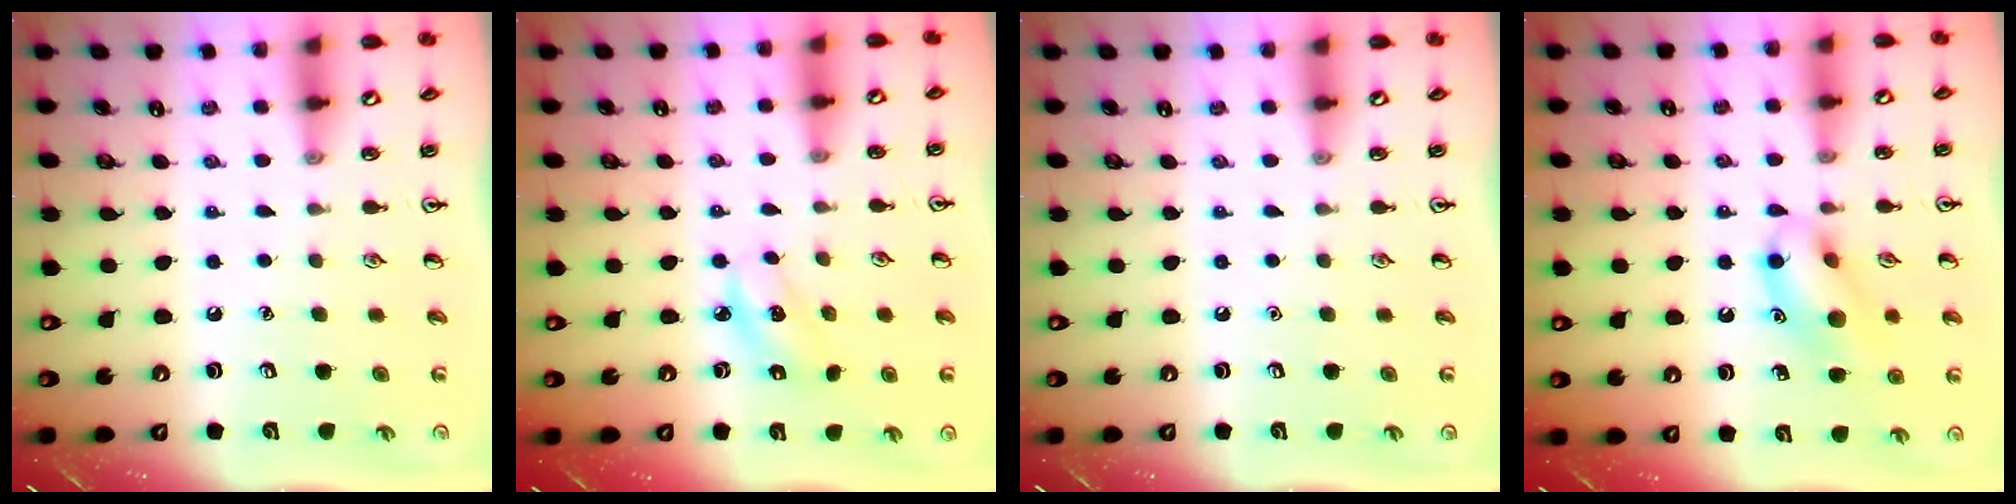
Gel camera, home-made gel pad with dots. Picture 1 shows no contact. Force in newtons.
{"total": 3.3, "press": 3.2, "slide": 0.5}
{"total": 0.0}
{"total": 12.1, "press": 12.1, "slide": 0.8}